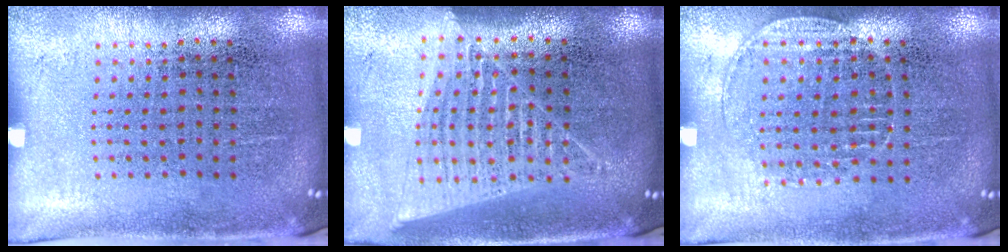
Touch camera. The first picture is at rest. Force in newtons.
{"total": 1.5, "press": 1.4, "slide": 0.6}
{"total": 1.2, "press": 1.1, "slide": 0.5}